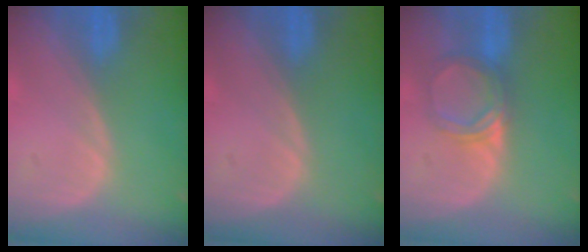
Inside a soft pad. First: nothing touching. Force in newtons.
{"total": 0.0}
{"total": 4.9, "press": 4.6, "slide": 1.9}